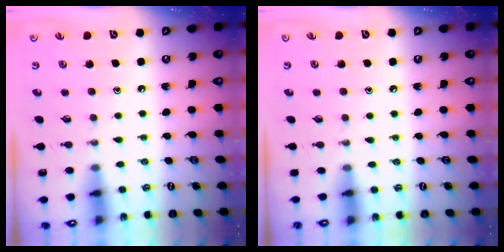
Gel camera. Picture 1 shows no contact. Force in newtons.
{"total": 2.6, "press": 2.6, "slide": 0.4}